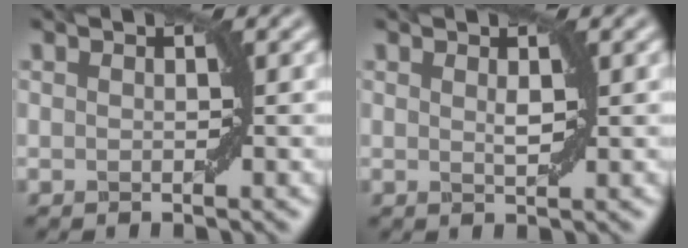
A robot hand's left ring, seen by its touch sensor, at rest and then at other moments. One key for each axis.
{"total": 0.8, "fx": 0.5, "fy": 0.1, "fz": 0.6, "tx": -0.013, "ty": -0.001, "tz": 0.009}